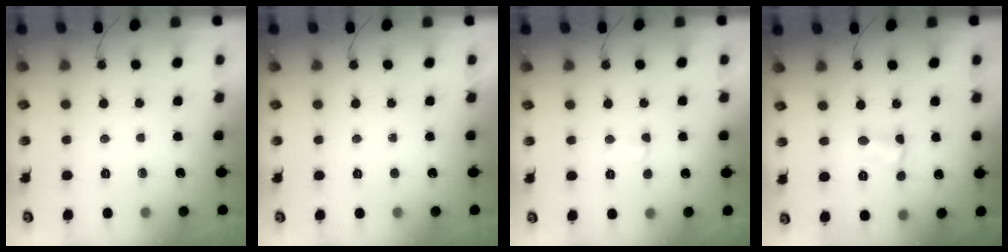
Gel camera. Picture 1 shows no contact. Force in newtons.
{"total": 0.0}
{"total": 4.6, "press": 3.1, "slide": 3.4}
{"total": 2.8, "press": 2.8, "slide": 0.3}